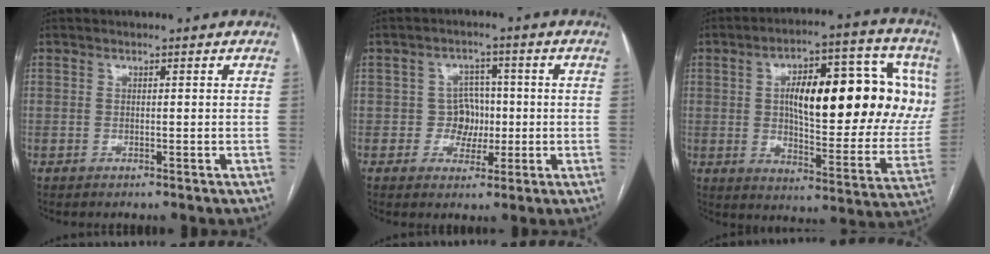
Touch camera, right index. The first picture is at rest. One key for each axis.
{"total": 4.3, "fx": -0.5, "fy": 4.1, "fz": 1.4, "tx": -0.009, "ty": 0.015, "tz": -0.005}
{"total": 25.8, "fx": 5.3, "fy": 8.3, "fz": 23.9, "tx": -0.299, "ty": 0.040, "tz": 0.081}